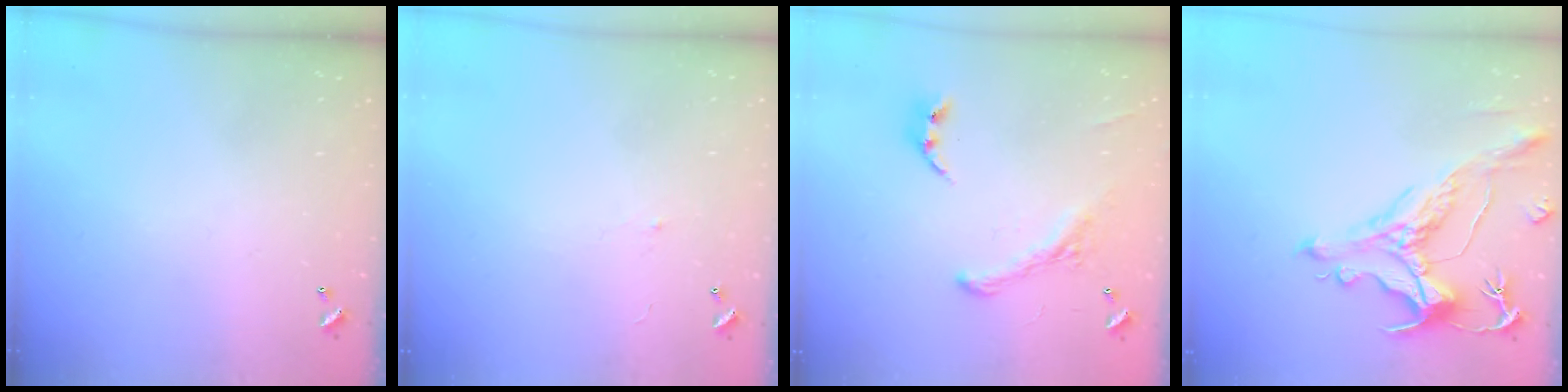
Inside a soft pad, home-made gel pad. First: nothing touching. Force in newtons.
{"total": 0.6, "press": 0.0, "slide": 0.6}
{"total": 2.9, "press": 2.7, "slide": 1.2}
{"total": 1.7, "press": 0.9, "slide": 1.4}